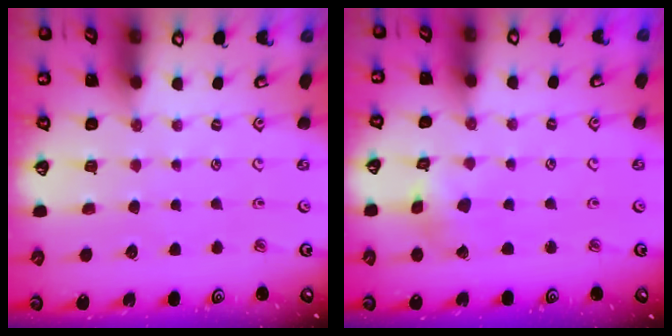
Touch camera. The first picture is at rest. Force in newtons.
{"total": 2.4, "press": 2.4, "slide": 0.5}